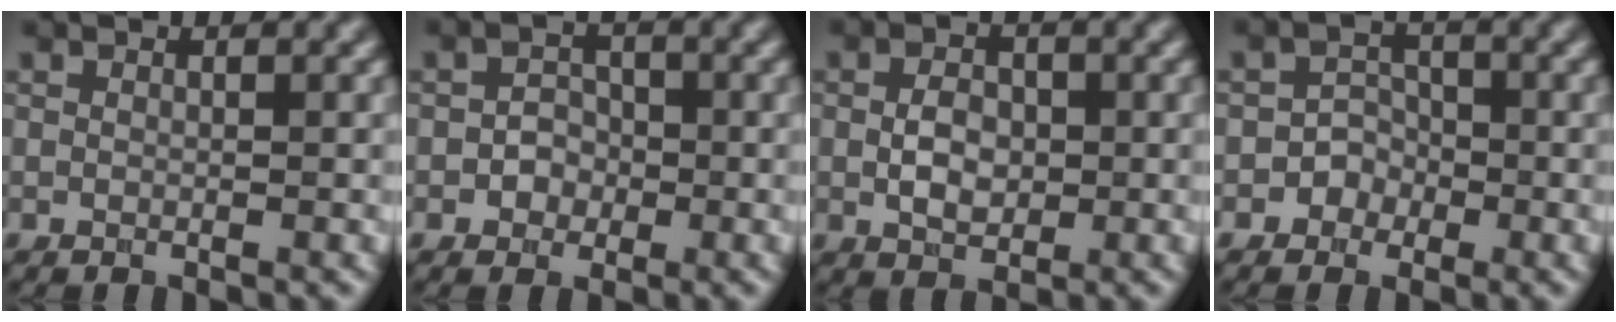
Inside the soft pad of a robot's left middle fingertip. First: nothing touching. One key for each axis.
{"total": 1.8, "fx": -0.6, "fy": 1.6, "fz": 0.7, "tx": -0.004, "ty": 0.004, "tz": -0.011}
{"total": 3.0, "fx": -0.1, "fy": 2.1, "fz": 2.2, "tx": -0.042, "ty": -0.001, "tz": -0.004}
{"total": 1.9, "fx": -0.9, "fy": 1.6, "fz": 0.3, "tx": 0.009, "ty": 0.008, "tz": -0.018}